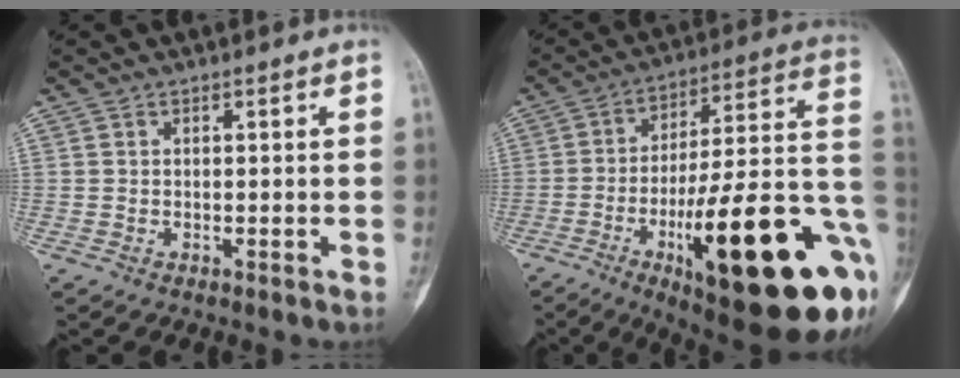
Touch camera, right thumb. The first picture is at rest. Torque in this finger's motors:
{"motor_torque": [2.22, 2.79, 2.03, -0.75, 0.14]}